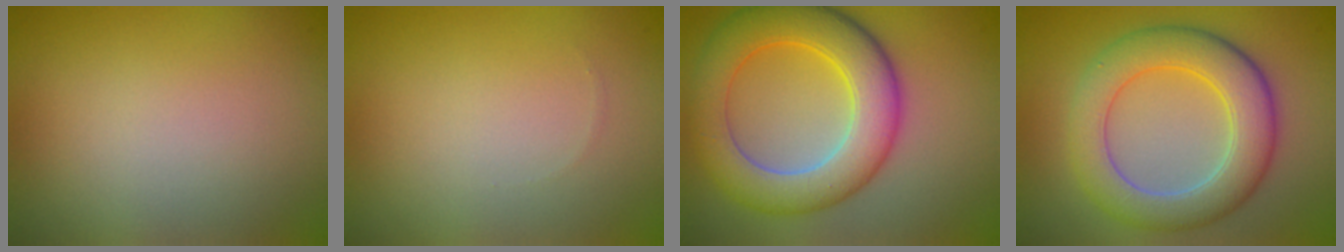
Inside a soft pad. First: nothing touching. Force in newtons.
{"total": 0.0}
{"total": 8.3, "press": 8.3, "slide": 0.2}
{"total": 6.8, "press": 6.8, "slide": 0.2}